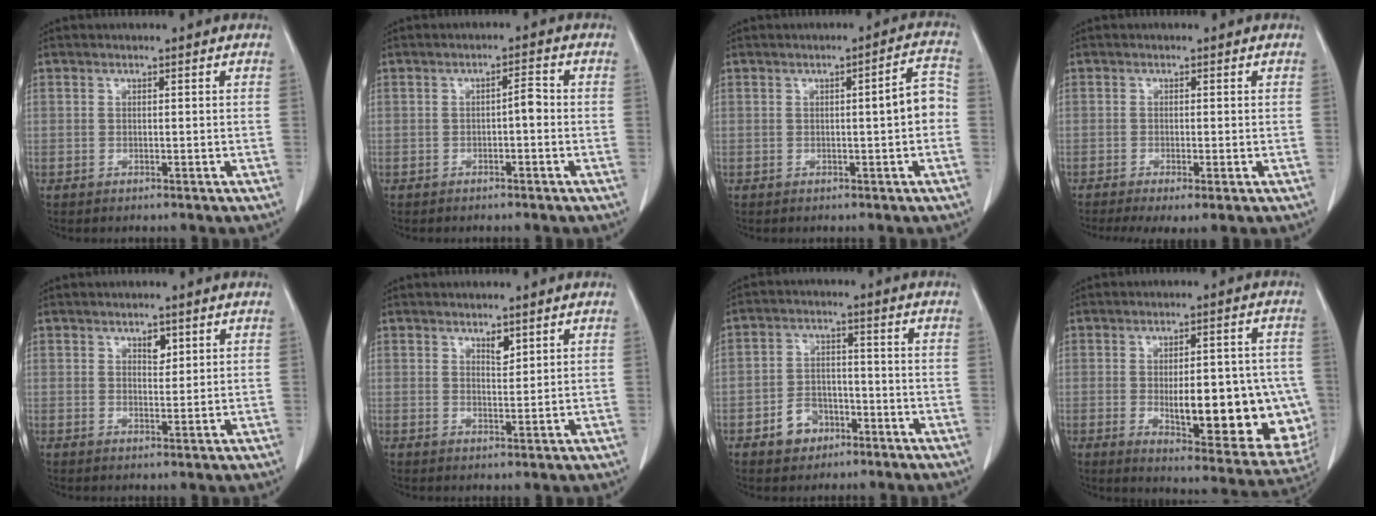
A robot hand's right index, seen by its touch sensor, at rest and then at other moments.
{"total": 2.1, "force": [-0.4, 0.5, 2.0], "torque": [-0.028, 0.006, -0.008]}
{"total": 4.5, "force": [-0.4, 0.5, 4.4], "torque": [-0.057, 0.015, -0.007]}
{"total": 4.4, "force": [-2.7, 0.8, 3.4], "torque": [-0.056, -0.016, -0.045]}
{"total": 2.1, "force": [1.2, 1.1, 1.3], "torque": [-0.018, -0.003, 0.019]}
{"total": 1.9, "force": [1.3, 0.7, 1.2], "torque": [-0.020, -0.006, 0.024]}
{"total": 5.6, "force": [-3.0, 4.2, 2.2], "torque": [-0.043, 0.016, -0.044]}
{"total": 19.2, "force": [-2.9, 6.5, 17.9], "torque": [-0.172, 0.011, -0.008]}